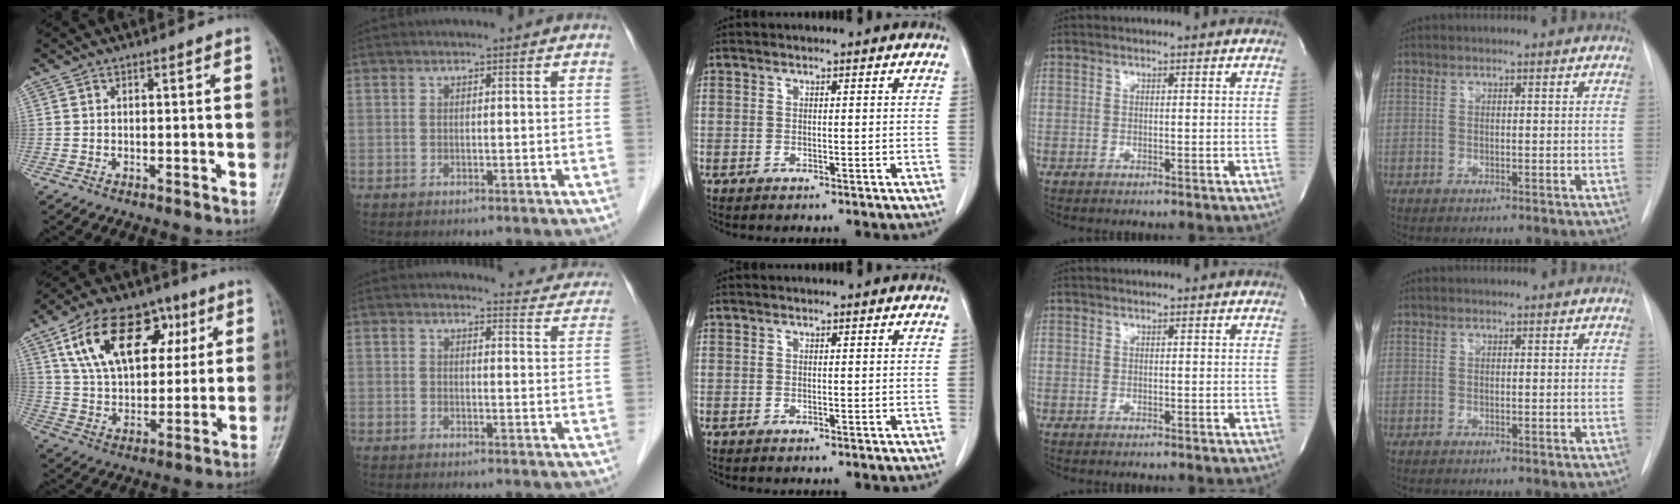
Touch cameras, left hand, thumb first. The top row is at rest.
{"thumb": {"total": 19.6, "force": [8.1, 11.9, 13.3], "torque": [-0.184, -0.008, 0.139]}, "index": {"total": 8.4, "force": [8.1, 1.8, 0.4], "torque": [0.018, -0.026, 0.068]}}